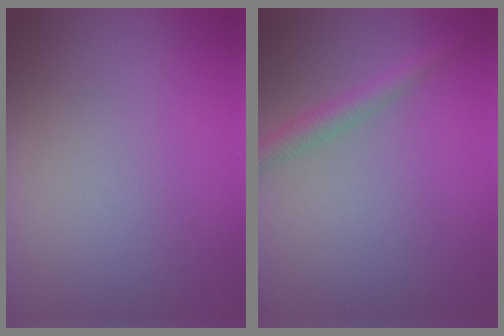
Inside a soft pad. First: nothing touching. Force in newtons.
{"total": 2.2, "press": 2.2, "slide": 0.1}